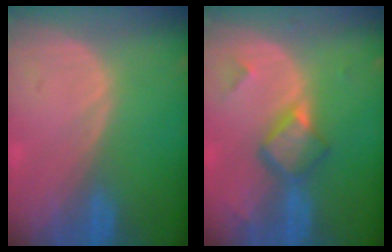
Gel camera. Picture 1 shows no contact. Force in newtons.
{"total": 5.7, "press": 4.9, "slide": 3.0}